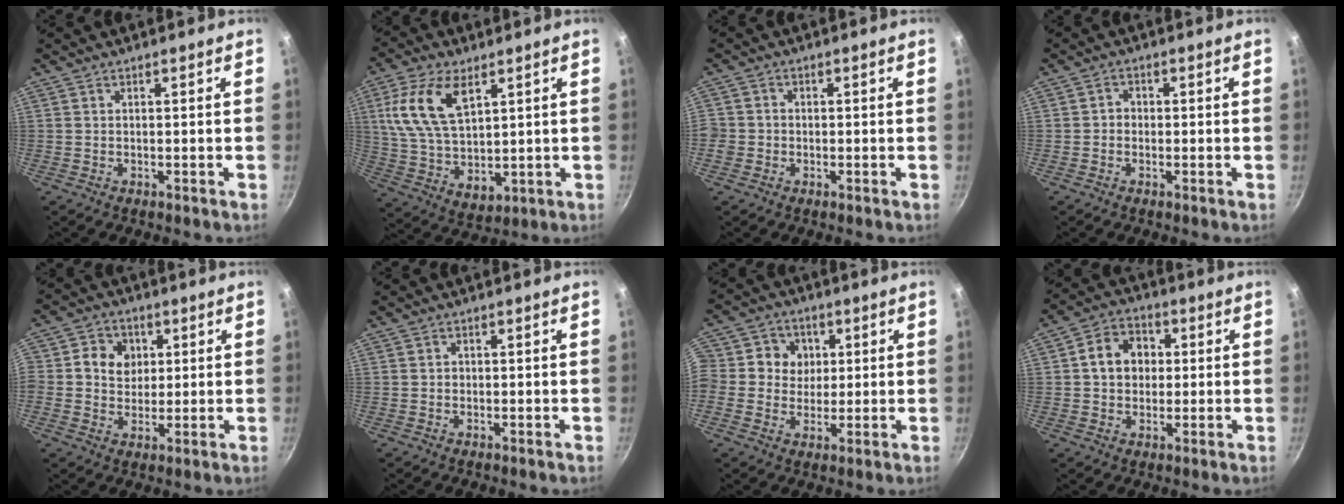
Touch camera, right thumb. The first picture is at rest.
{"total": 15.4, "force": [5.5, 8.8, 11.5], "torque": [-0.206, -0.023, 0.116]}
{"total": 3.1, "force": [-1.0, 2.9, 0.8], "torque": [-0.008, 0.009, -0.022]}
{"total": 1.8, "force": [-0.4, 1.6, 0.7], "torque": [-0.004, 0.006, -0.011]}
{"total": 7.4, "force": [1.5, 6.7, 2.7], "torque": [-0.013, -0.005, 0.008]}
{"total": 0.6, "force": [0.0, 0.6, 0.0], "torque": [0.004, 0.000, -0.001]}
{"total": 11.3, "force": [1.7, 10.6, 3.5], "torque": [-0.051, 0.013, 0.008]}
{"total": 8.5, "force": [1.1, 7.1, 4.6], "torque": [-0.045, 0.011, 0.004]}